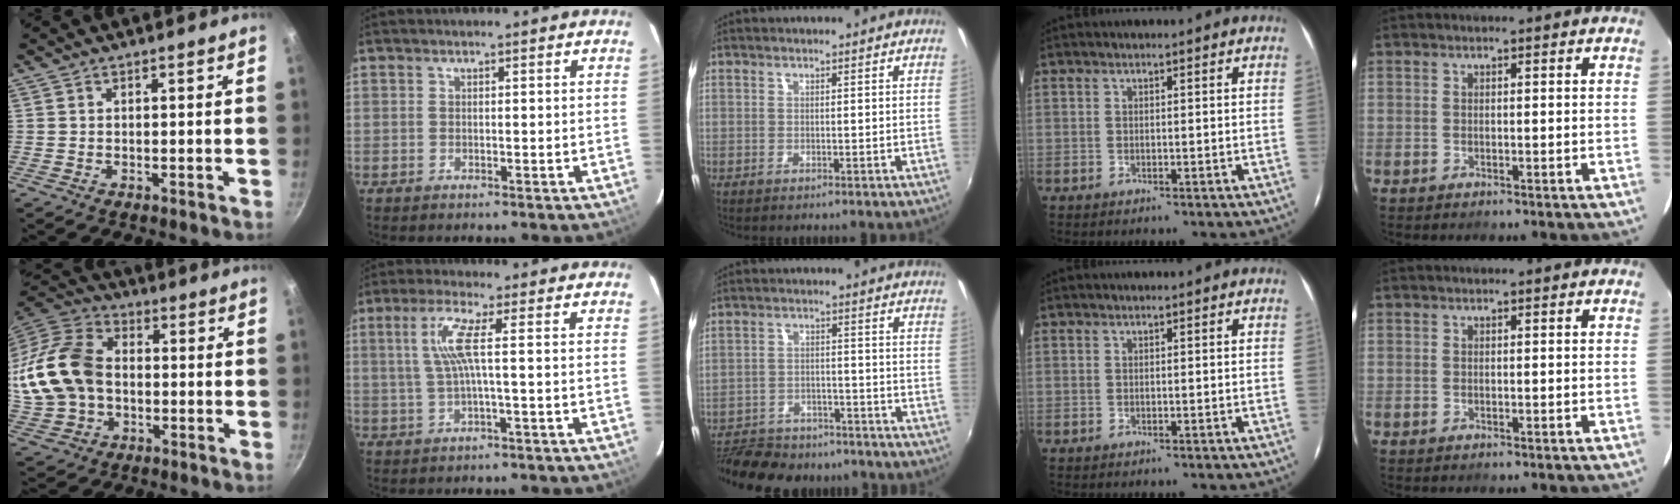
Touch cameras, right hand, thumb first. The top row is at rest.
{"thumb": {"total": 19.6, "force": [-0.5, 14.3, 13.4], "torque": [-0.261, 0.034, -0.009]}, "index": {"total": 5.5, "force": [0.4, -0.7, 5.4], "torque": [-0.110, -0.001, 0.016]}, "middle": {"total": 19.9, "force": [-16.5, 7.8, 8.1], "torque": [-0.184, -0.005, -0.233]}}